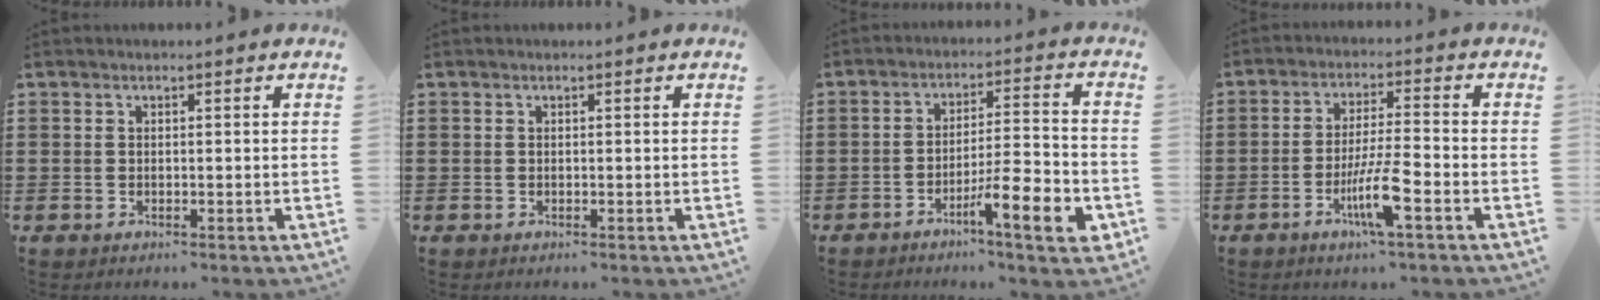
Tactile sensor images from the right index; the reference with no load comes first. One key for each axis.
{"total": 0.0}
{"total": 9.1, "fx": -4.9, "fy": 1.4, "fz": 7.5, "tx": -0.112, "ty": 0.002, "tz": -0.087}
{"total": 7.3, "fx": -3.2, "fy": 0.7, "fz": 6.5, "tx": -0.131, "ty": -0.013, "tz": -0.061}